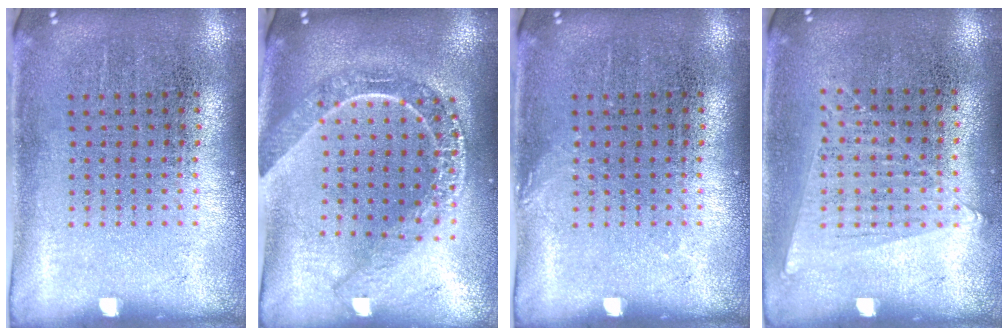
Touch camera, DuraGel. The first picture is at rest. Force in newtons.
{"total": 2.1, "press": 1.8, "slide": 1.1}
{"total": 0.6, "press": 0.5, "slide": 0.1}
{"total": 1.1, "press": 1.0, "slide": 0.4}